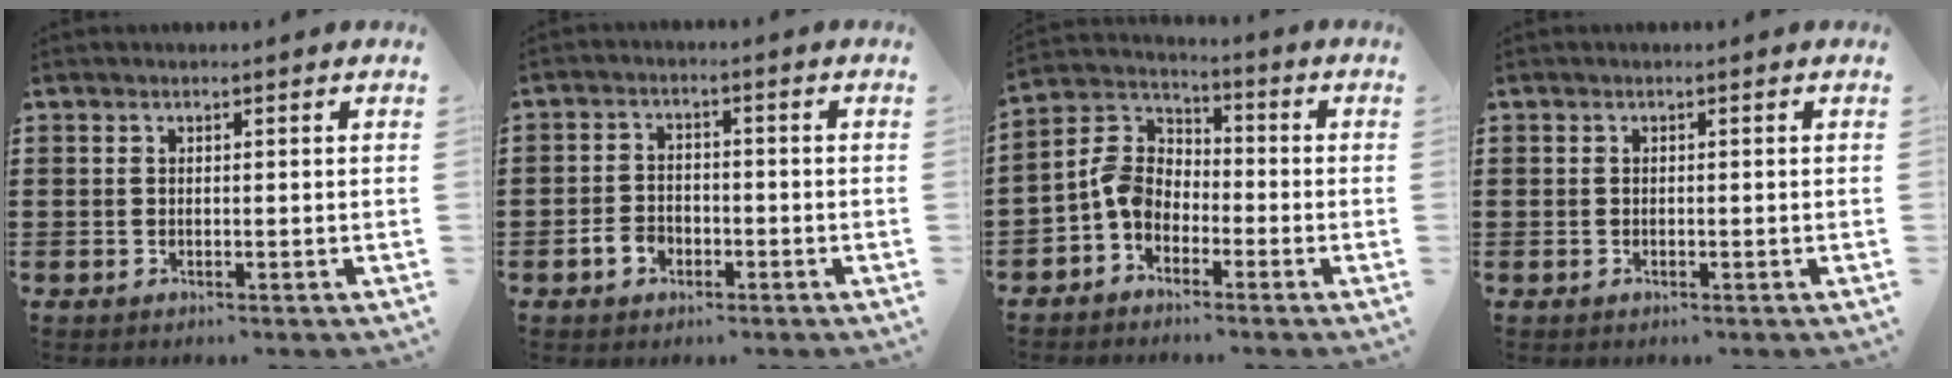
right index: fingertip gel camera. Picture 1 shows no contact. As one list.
[{"total": 3.2, "force": [-1.7, 2.3, 1.5], "torque": [-0.029, 0.007, -0.034]}, {"total": 6.0, "force": [-2.1, 4.6, 3.3], "torque": [-0.106, -0.002, -0.053]}, {"total": 0.0}]